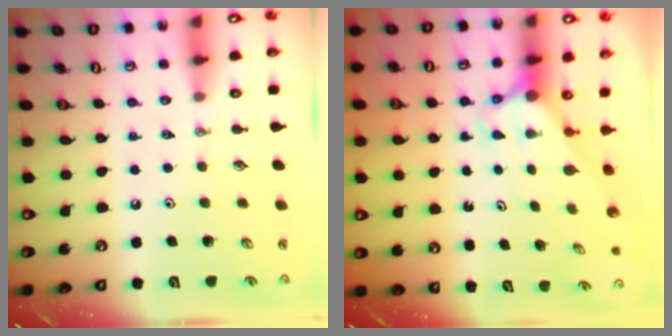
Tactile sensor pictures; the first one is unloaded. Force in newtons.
{"total": 2.7, "press": 2.7, "slide": 0.0}